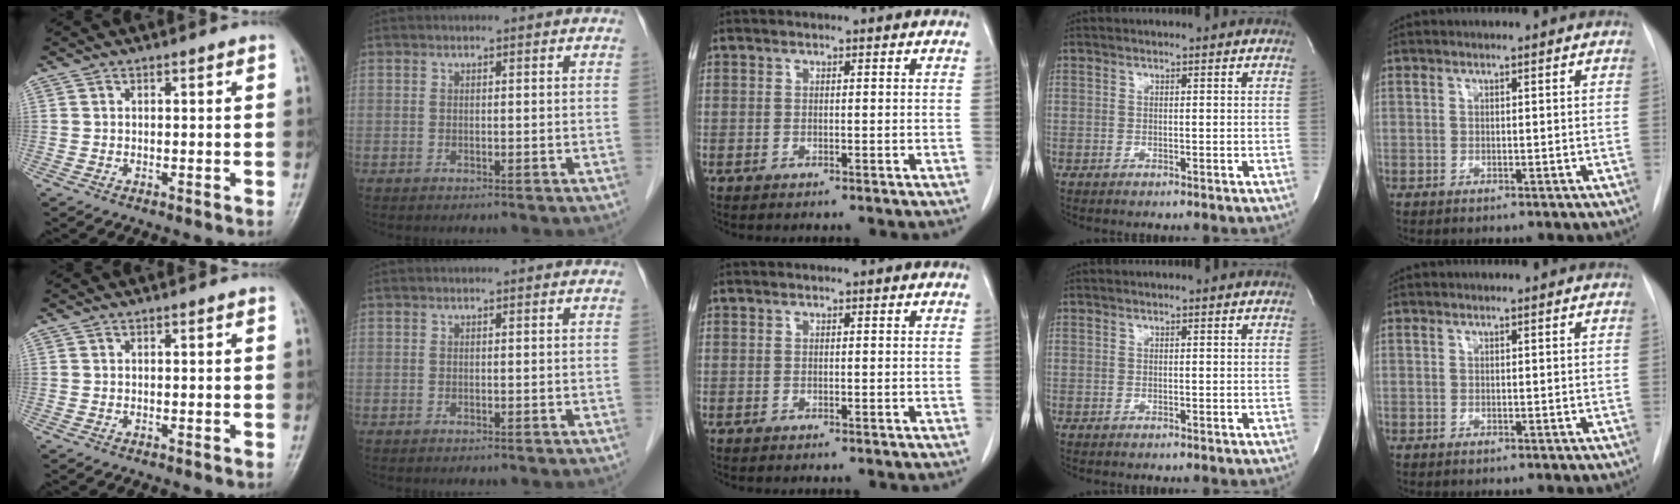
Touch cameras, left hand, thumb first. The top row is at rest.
{}